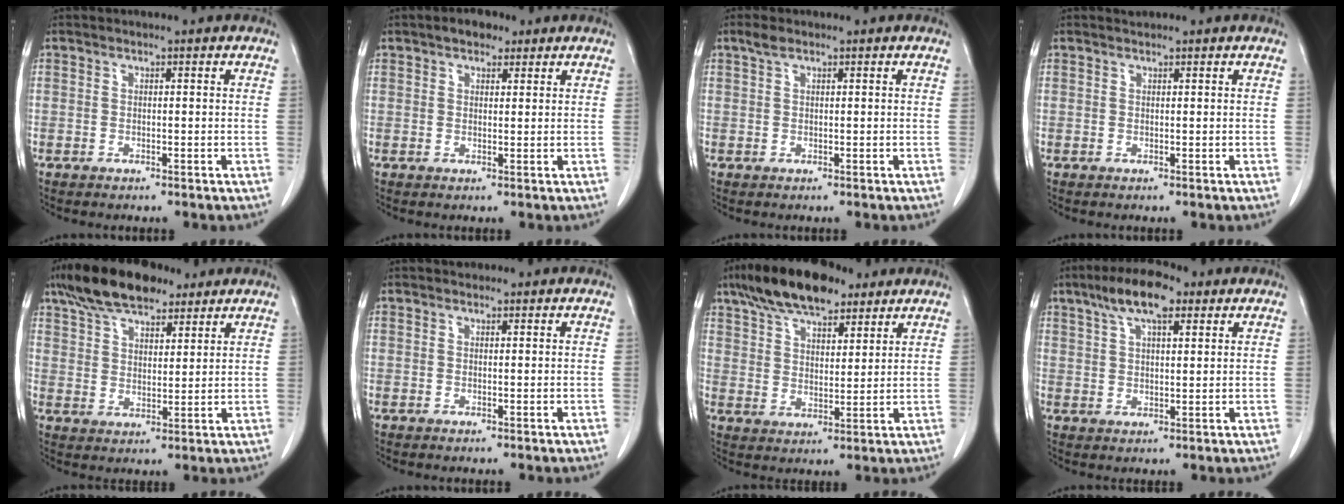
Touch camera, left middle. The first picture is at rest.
{"total": 3.0, "force": [2.0, 1.6, 1.5], "torque": [-0.025, 0.010, 0.030]}
{"total": 1.4, "force": [1.0, 0.5, 0.8], "torque": [-0.019, 0.011, 0.019]}
{"total": 0.6, "force": [0.6, 0.0, 0.0], "torque": [-0.011, 0.003, 0.013]}
{"total": 12.6, "force": [9.5, 4.7, 6.8], "torque": [-0.125, 0.026, 0.167]}
{"total": 0.8, "force": [0.7, 0.4, 0.1], "torque": [-0.007, 0.004, 0.010]}
{"total": 13.2, "force": [9.7, 4.7, 7.6], "torque": [-0.136, 0.023, 0.169]}
{"total": 8.3, "force": [5.1, 2.4, 6.1], "torque": [-0.116, 0.017, 0.087]}